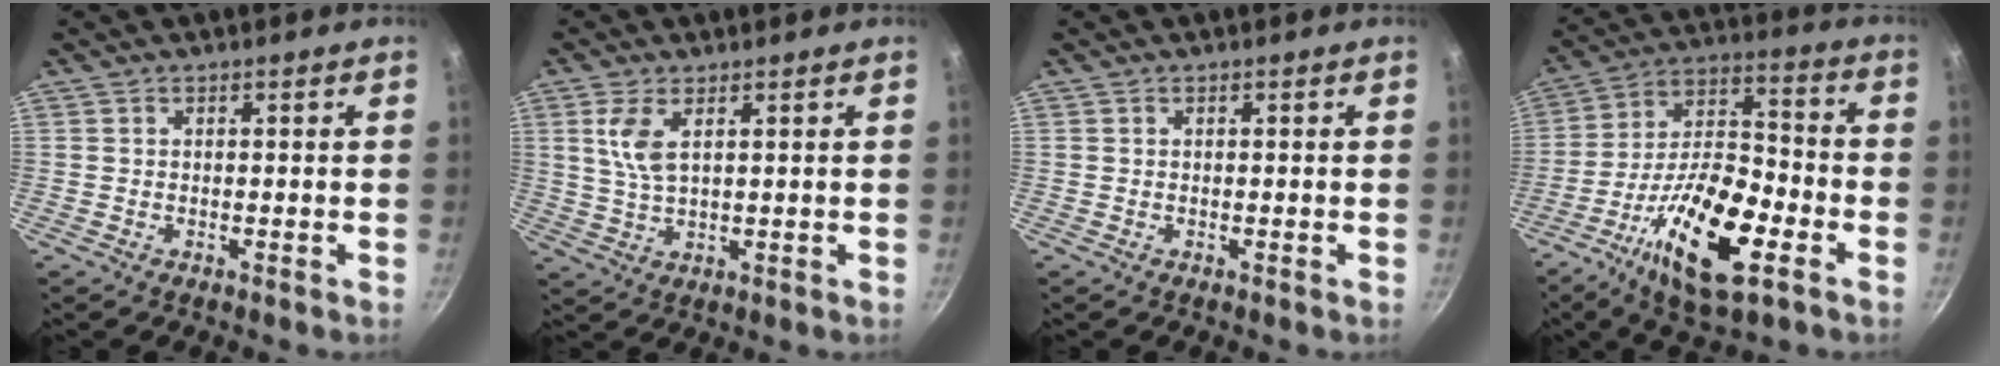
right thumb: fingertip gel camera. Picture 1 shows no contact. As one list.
[{"total": 5.8, "force": [2.2, 2.4, 4.7], "torque": [-0.095, -0.012, 0.048]}, {"total": 0.0}, {"total": 20.4, "force": [-8.5, 8.2, 16.7], "torque": [-0.285, 0.038, -0.155]}]